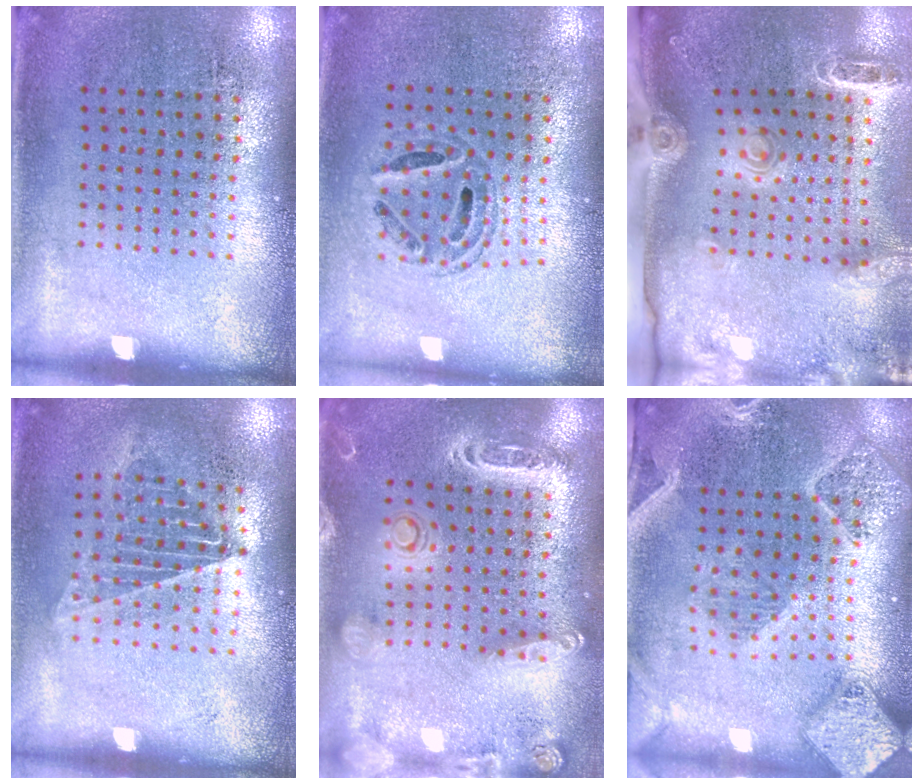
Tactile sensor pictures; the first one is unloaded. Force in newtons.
{"total": 0.6, "press": 0.6, "slide": 0.2}
{"total": 2.2, "press": 1.8, "slide": 1.2}
{"total": 1.0, "press": 1.0, "slide": 0.2}
{"total": 2.3, "press": 2.1, "slide": 0.9}
{"total": 2.9, "press": 2.6, "slide": 1.4}